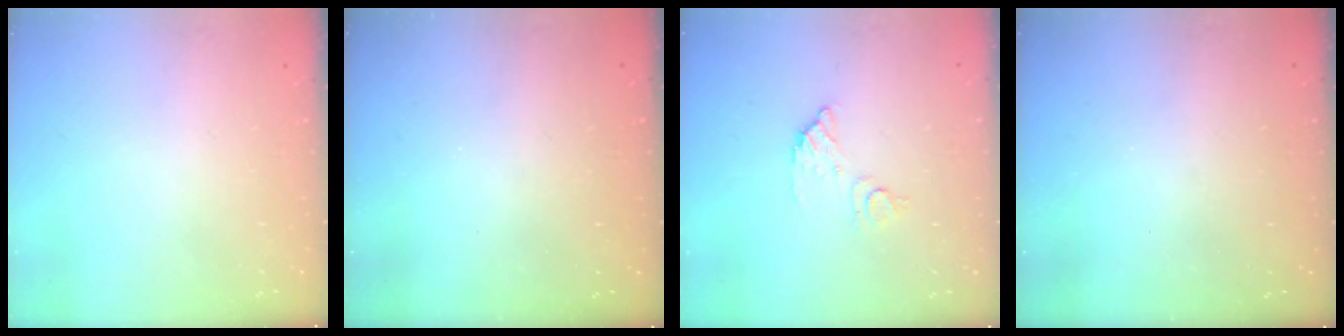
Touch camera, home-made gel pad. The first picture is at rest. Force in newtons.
{"total": 3.0, "press": 3.0, "slide": 0.1}
{"total": 7.2, "press": 7.2, "slide": 0.5}
{"total": 2.9, "press": 2.9, "slide": 0.3}